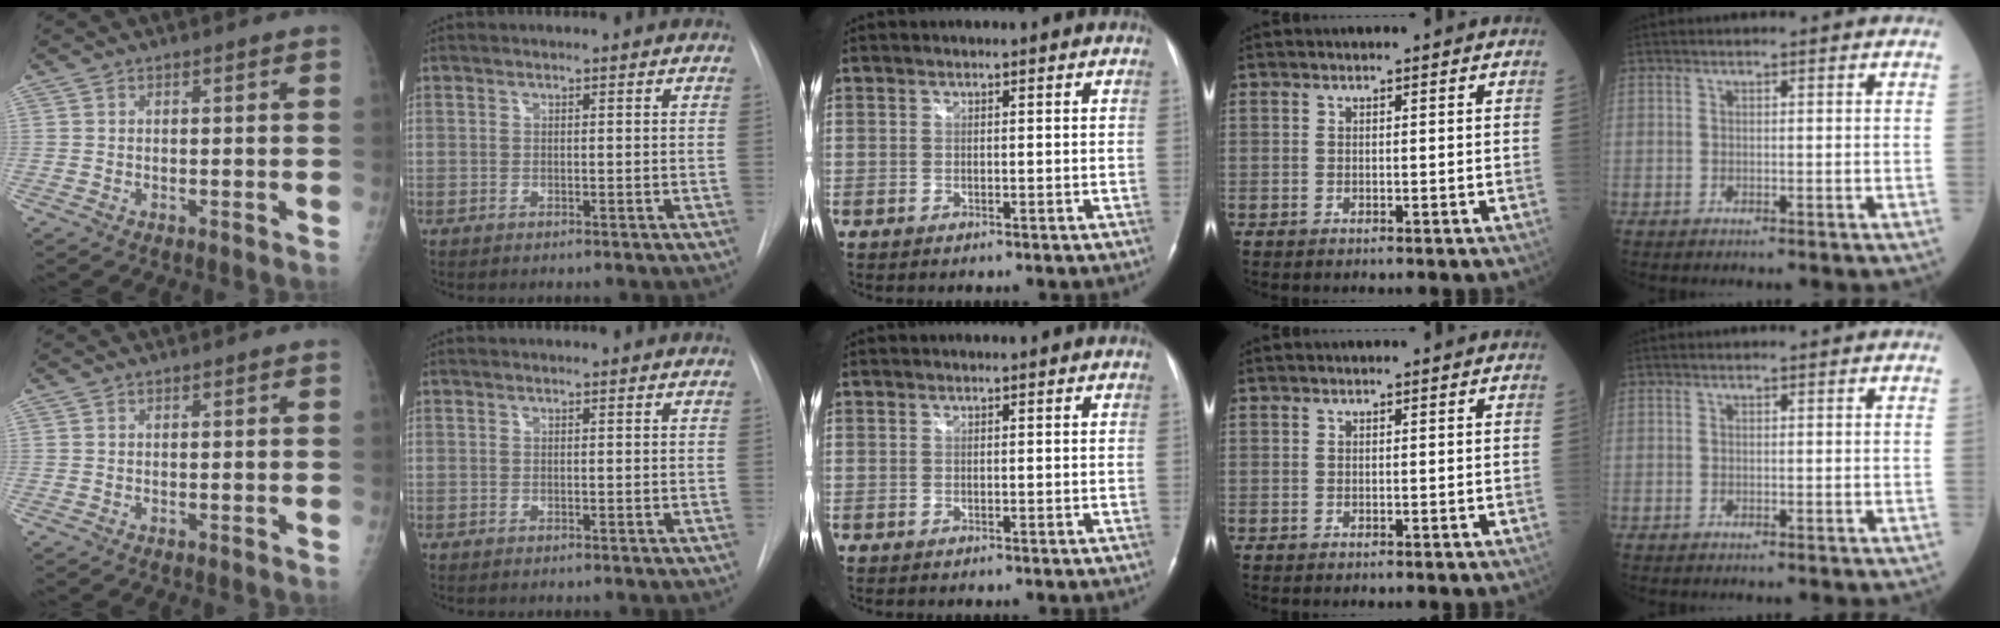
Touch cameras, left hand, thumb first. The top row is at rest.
{}